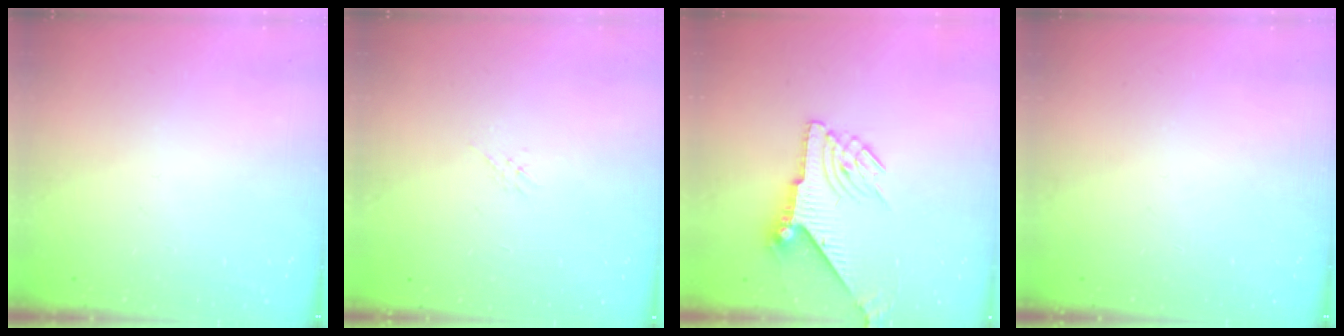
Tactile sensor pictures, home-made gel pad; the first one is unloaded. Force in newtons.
{"total": 1.7, "press": 1.6, "slide": 0.4}
{"total": 7.4, "press": 7.4, "slide": 0.2}
{"total": 0.0}